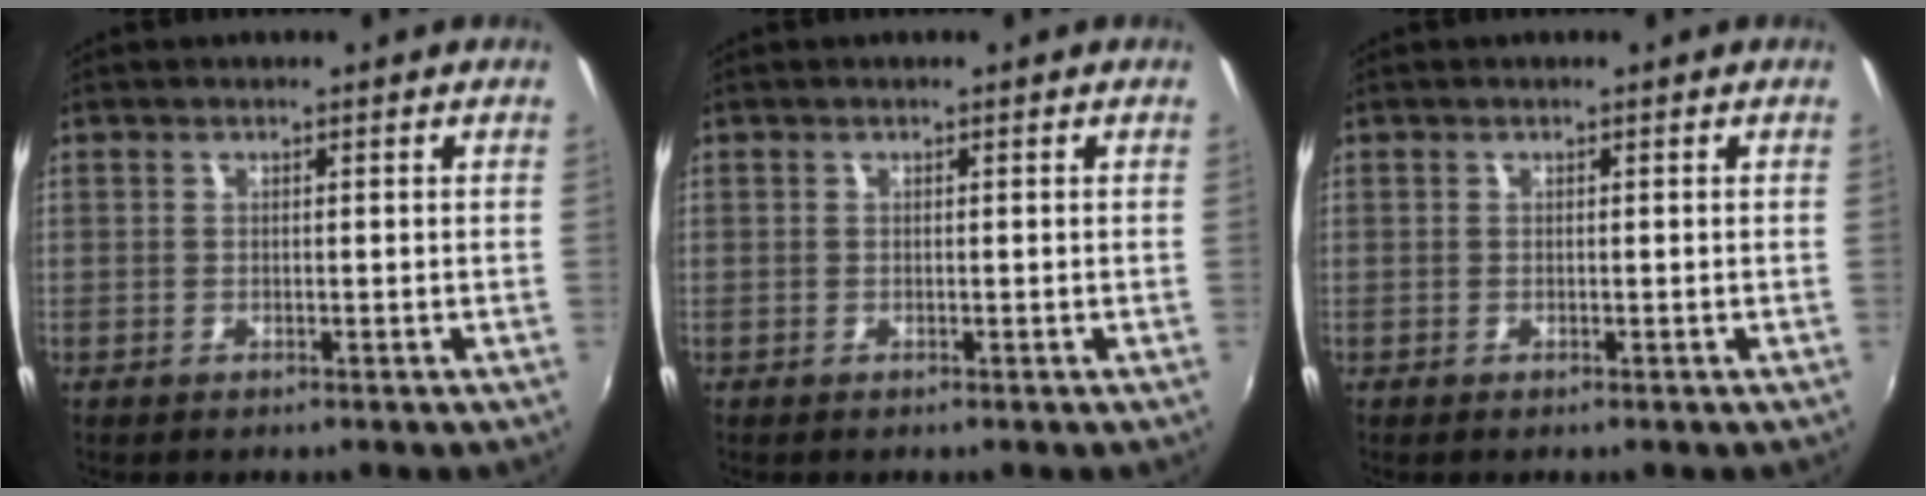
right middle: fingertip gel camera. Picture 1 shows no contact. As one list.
[{"total": 0.0}, {"total": 0.0}]